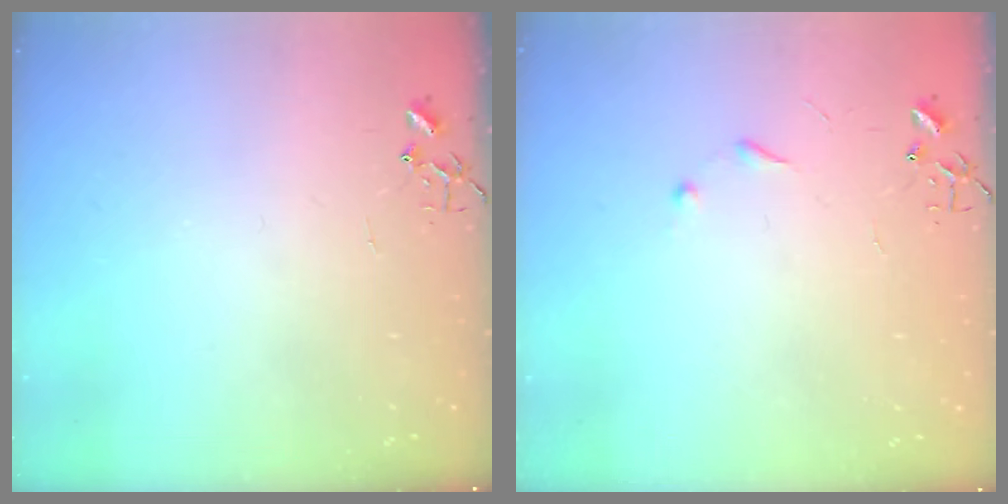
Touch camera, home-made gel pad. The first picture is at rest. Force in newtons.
{"total": 6.0, "press": 6.0, "slide": 0.6}